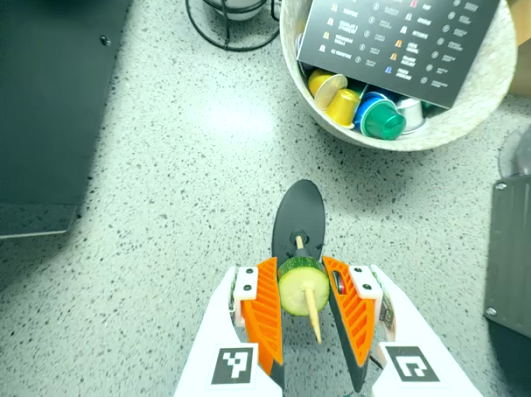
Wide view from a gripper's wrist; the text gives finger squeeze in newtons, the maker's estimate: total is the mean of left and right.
{"total": 10.9, "left": 10.6, "right": 11.2}